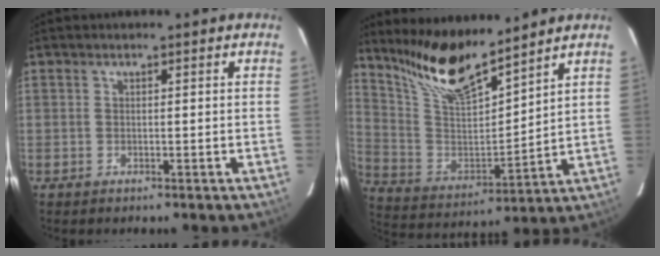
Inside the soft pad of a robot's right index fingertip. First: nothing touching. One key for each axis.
{"total": 15.0, "fx": 12.3, "fy": 2.7, "fz": 8.2, "tx": -0.165, "ty": -0.008, "tz": 0.242}